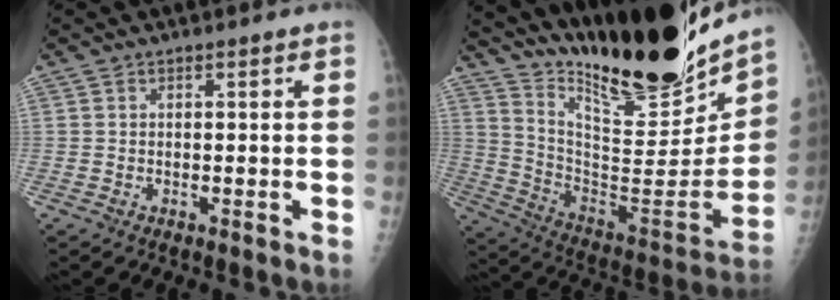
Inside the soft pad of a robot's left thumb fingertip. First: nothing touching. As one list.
[{"total": 27.8, "force": [23.0, 5.2, 14.8], "torque": [-0.203, -0.137, 0.359]}]